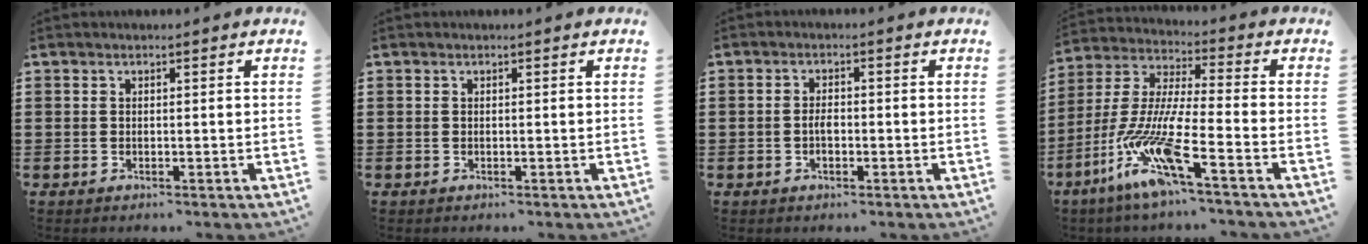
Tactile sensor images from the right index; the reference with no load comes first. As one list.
[{"total": 0.0}, {"total": 2.2, "force": [-0.6, 0.9, 1.9], "torque": [-0.039, 0.000, -0.010]}, {"total": 12.8, "force": [-8.1, 1.6, 9.8], "torque": [-0.225, -0.017, -0.163]}]